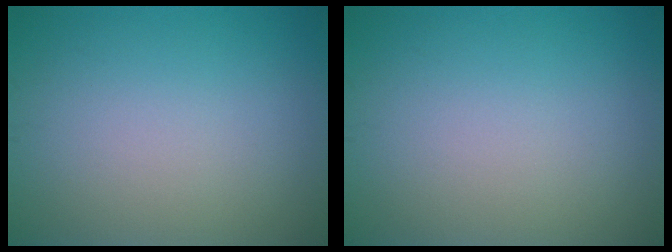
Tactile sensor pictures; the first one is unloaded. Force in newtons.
{"total": 0.0}